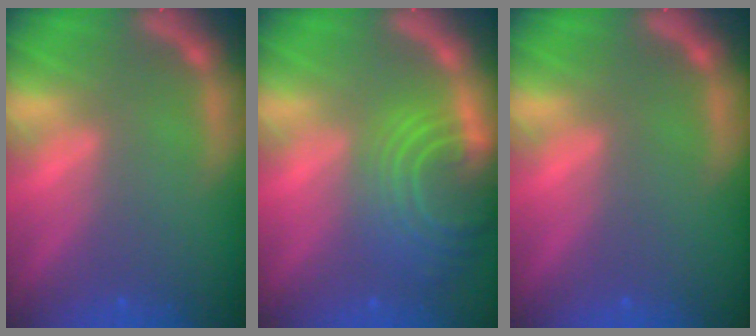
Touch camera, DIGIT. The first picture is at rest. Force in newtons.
{"total": 9.0}
{"total": 0.0}